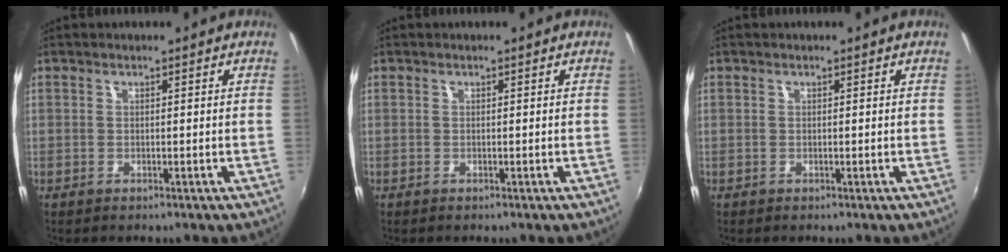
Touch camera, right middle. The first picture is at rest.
{"total": 0.0}
{"total": 0.0}